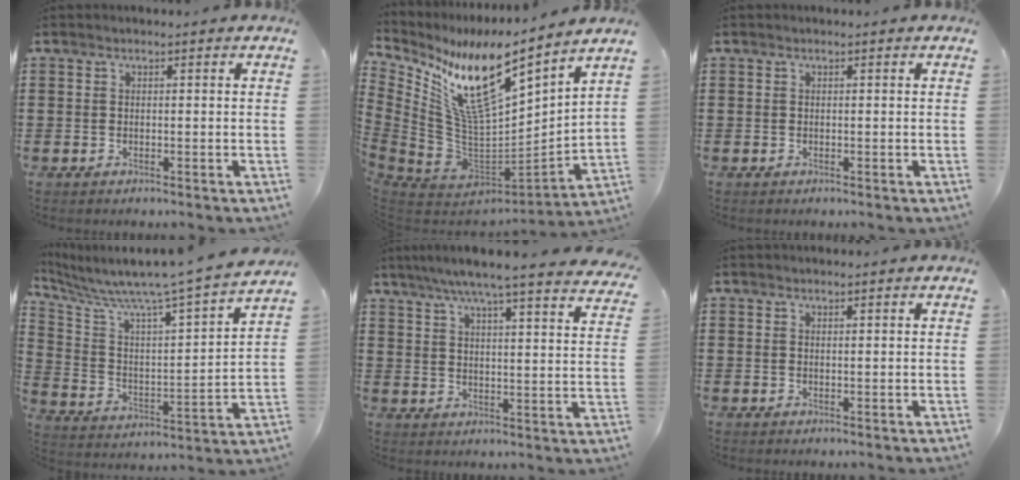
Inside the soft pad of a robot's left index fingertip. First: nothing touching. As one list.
[{"total": 15.0, "force": [9.1, 4.5, 11.0], "torque": [-0.236, -0.076, 0.152]}, {"total": 0.0}, {"total": 6.8, "force": [6.0, -0.3, 3.2], "torque": [-0.093, -0.063, 0.089]}, {"total": 6.2, "force": [5.3, -0.5, 3.2], "torque": [-0.081, -0.029, 0.088]}, {"total": 0.6, "force": [0.5, -0.1, 0.4], "torque": [-0.008, -0.002, 0.011]}]